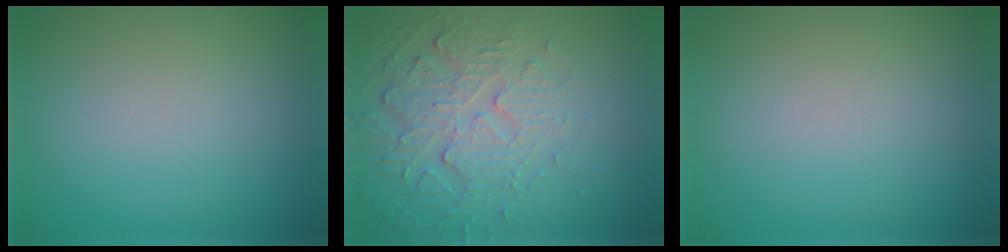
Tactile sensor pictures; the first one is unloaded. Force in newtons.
{"total": 5.8, "press": 3.7, "slide": 4.4}
{"total": 0.0}